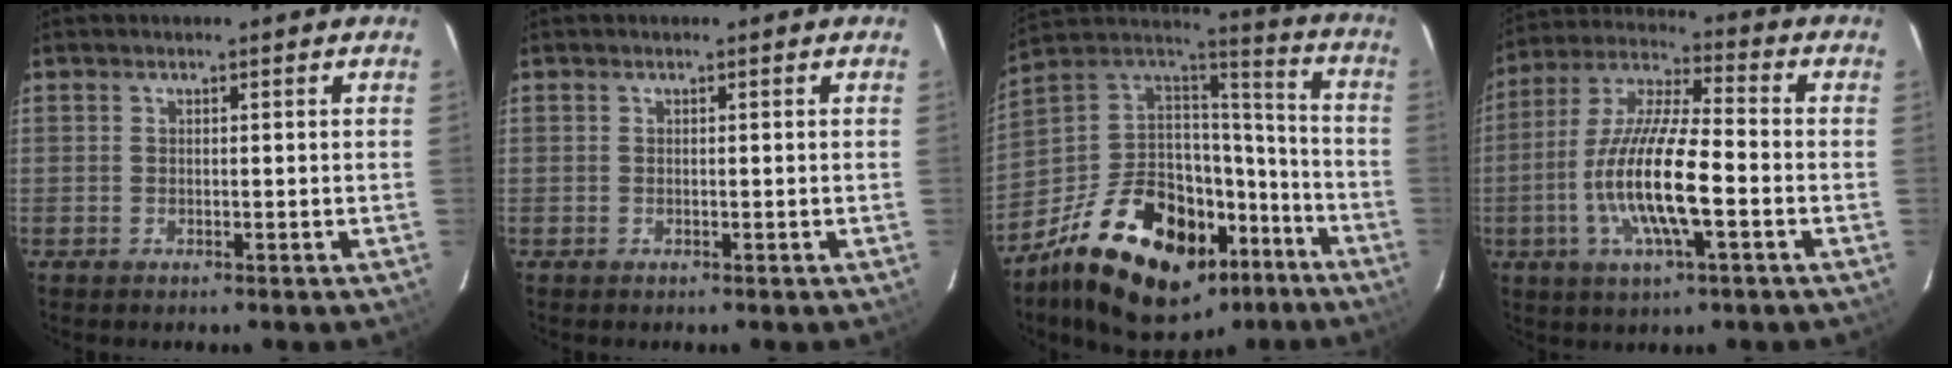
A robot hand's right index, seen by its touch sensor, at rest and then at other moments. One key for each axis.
{"total": 0.0}
{"total": 29.9, "fx": -17.4, "fy": 15.8, "fz": 18.5, "tx": -0.343, "ty": 0.023, "tz": -0.255}
{"total": 15.1, "fx": -4.1, "fy": 3.1, "fz": 14.2, "tx": -0.287, "ty": -0.006, "tz": -0.083}